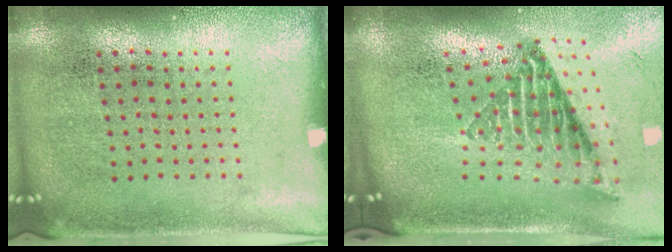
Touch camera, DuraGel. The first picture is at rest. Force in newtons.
{"total": 2.5, "press": 1.6, "slide": 1.9}